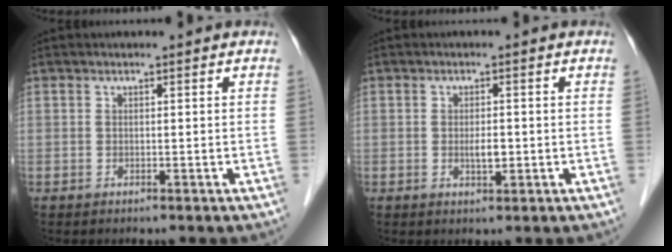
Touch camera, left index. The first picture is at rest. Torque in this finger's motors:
{"motor_torque": [0.40, 0.35, 0.03, 0.02]}